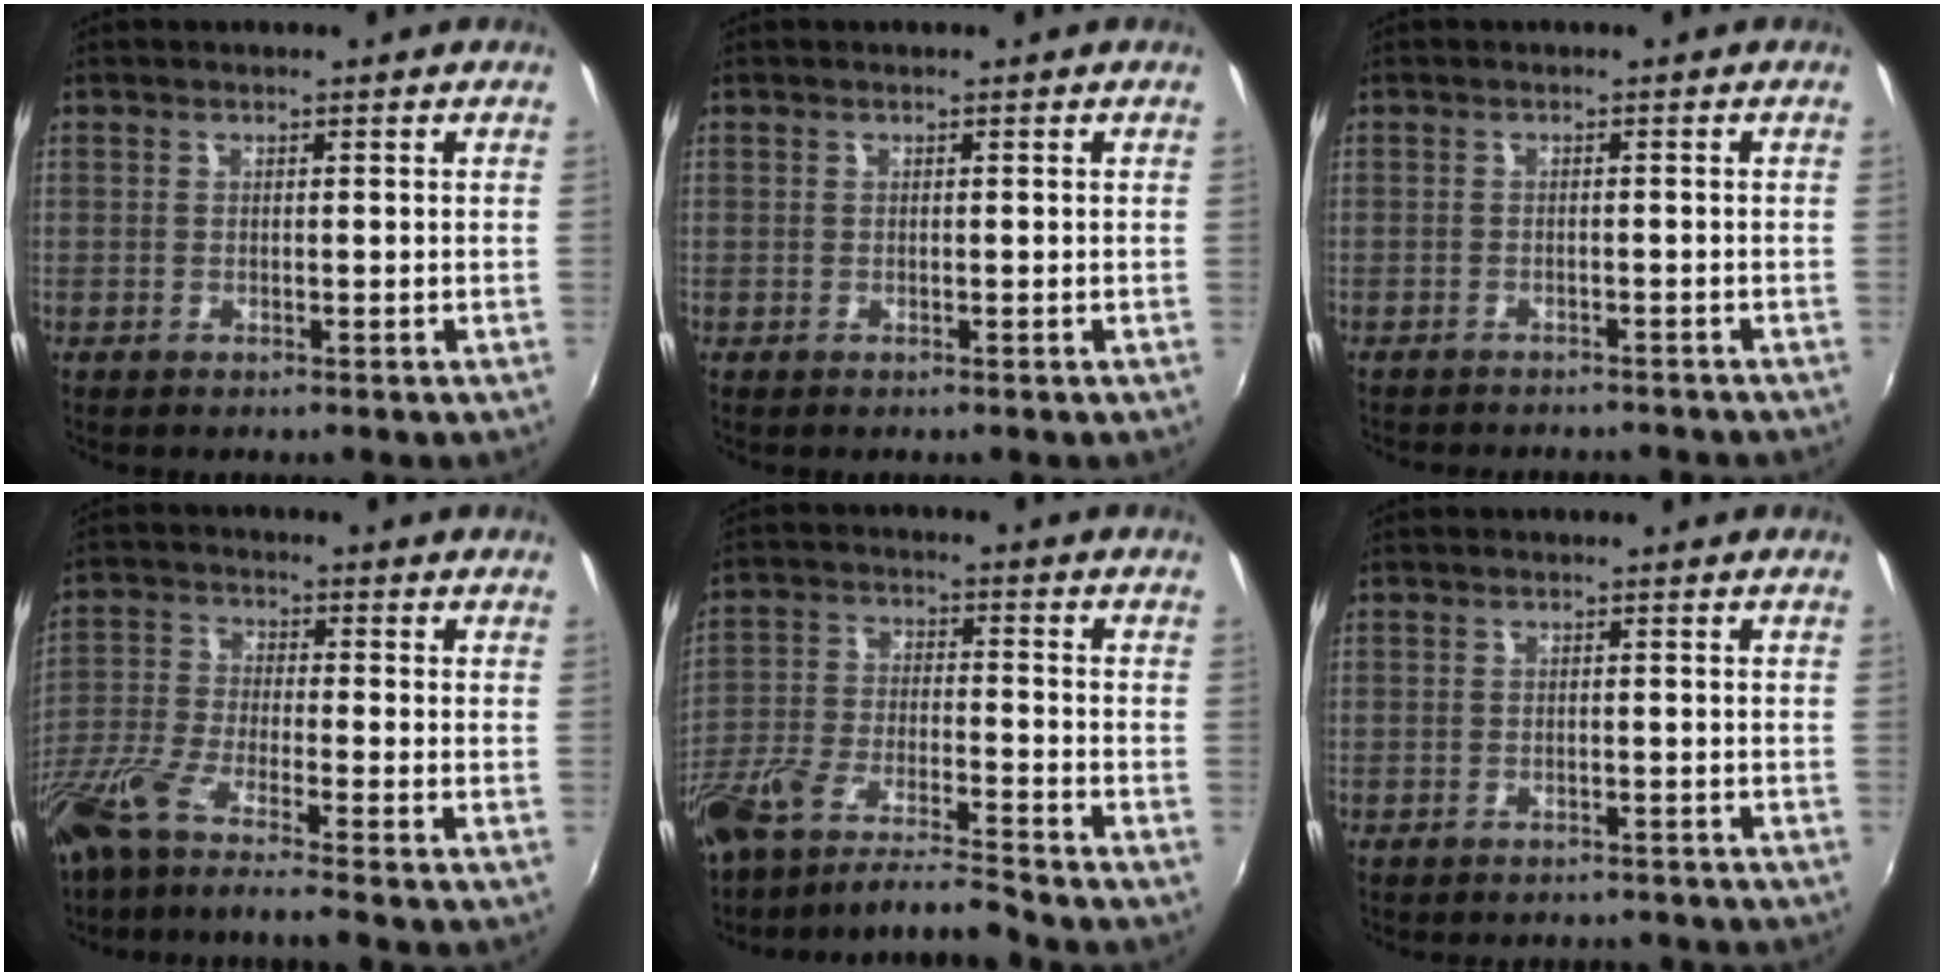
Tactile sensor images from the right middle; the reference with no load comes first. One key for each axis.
{"total": 0.0}
{"total": 6.3, "fx": -5.8, "fy": 1.5, "fz": 2.0, "tx": -0.051, "ty": -0.012, "tz": -0.078}
{"total": 12.0, "fx": -9.8, "fy": -0.4, "fz": 6.9, "tx": -0.144, "ty": -0.040, "tz": -0.180}
{"total": 11.2, "fx": -10.2, "fy": 0.0, "fz": 4.6, "tx": -0.102, "ty": -0.011, "tz": -0.192}
{"total": 4.8, "fx": -4.3, "fy": 1.8, "fz": 1.2, "tx": -0.032, "ty": -0.004, "tz": -0.056}